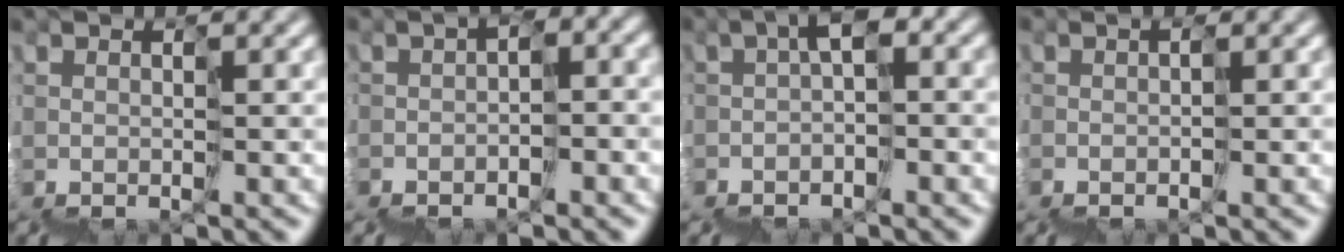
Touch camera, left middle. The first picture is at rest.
{"total": 2.9, "force": [-2.3, 1.0, 1.6], "torque": [-0.029, -0.003, -0.032]}
{"total": 1.7, "force": [-1.5, -0.2, 0.9], "torque": [-0.028, 0.006, -0.039]}
{"total": 1.3, "force": [-1.1, 0.6, 0.3], "torque": [0.000, 0.003, -0.021]}